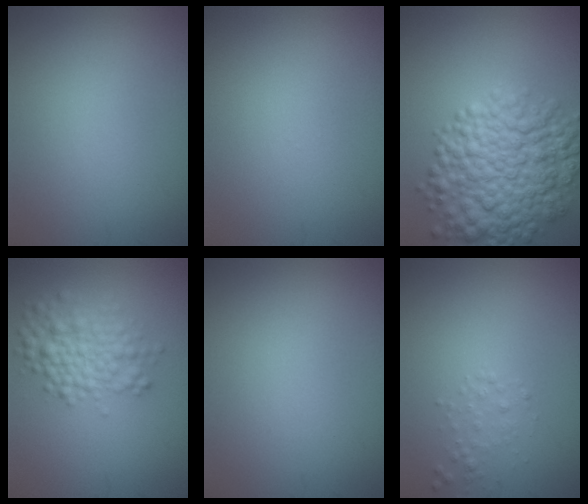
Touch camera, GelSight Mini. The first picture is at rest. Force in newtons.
{"total": 0.0}
{"total": 9.1, "press": 9.1, "slide": 0.3}
{"total": 4.1, "press": 4.1, "slide": 0.1}
{"total": 0.0}
{"total": 1.2, "press": 1.2, "slide": 0.1}